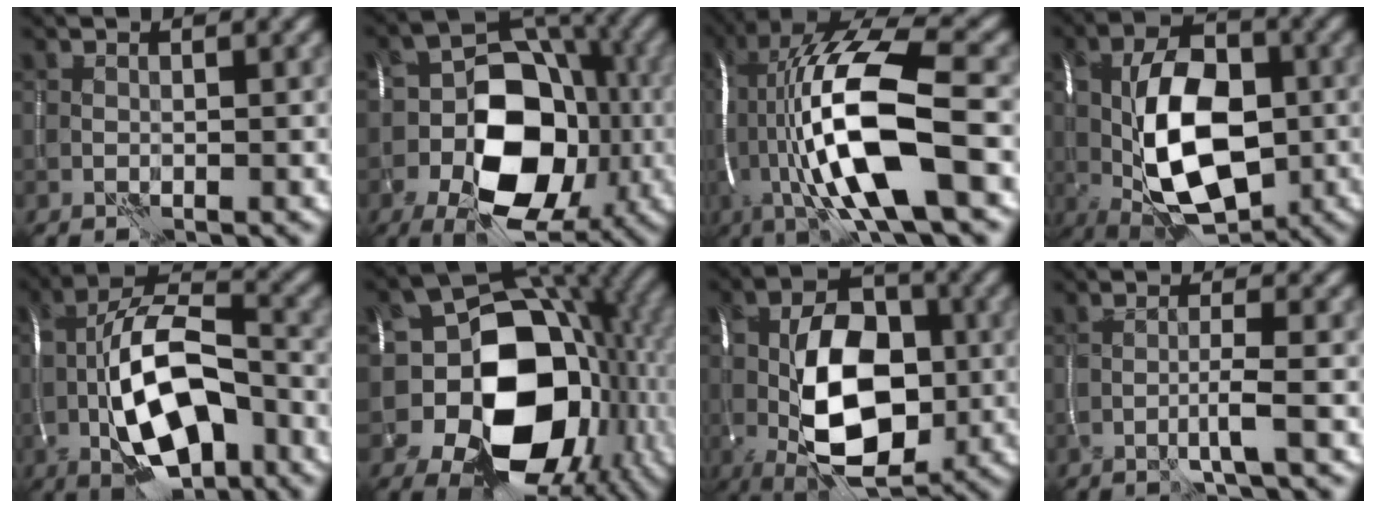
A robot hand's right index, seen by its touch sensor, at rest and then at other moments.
{"total": 12.9, "force": [-3.9, 8.2, 9.1], "torque": [-0.125, -0.003, -0.069]}
{"total": 15.2, "force": [-2.1, 4.4, 14.4], "torque": [-0.282, 0.026, -0.039]}
{"total": 11.7, "force": [-1.4, 6.6, 9.6], "torque": [-0.160, 0.008, -0.033]}
{"total": 12.5, "force": [-3.7, 6.0, 10.2], "torque": [-0.184, 0.009, -0.077]}
{"total": 15.2, "force": [-2.6, 10.8, 10.4], "torque": [-0.134, -0.009, -0.048]}
{"total": 12.2, "force": [-1.7, 7.0, 9.8], "torque": [-0.150, 0.011, -0.041]}
{"total": 2.1, "force": [-0.6, 0.1, 2.1], "torque": [-0.034, 0.002, -0.018]}